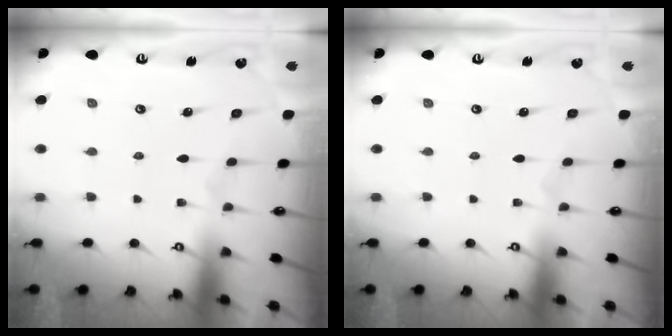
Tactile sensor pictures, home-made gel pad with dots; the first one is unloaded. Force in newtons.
{"total": 0.0}